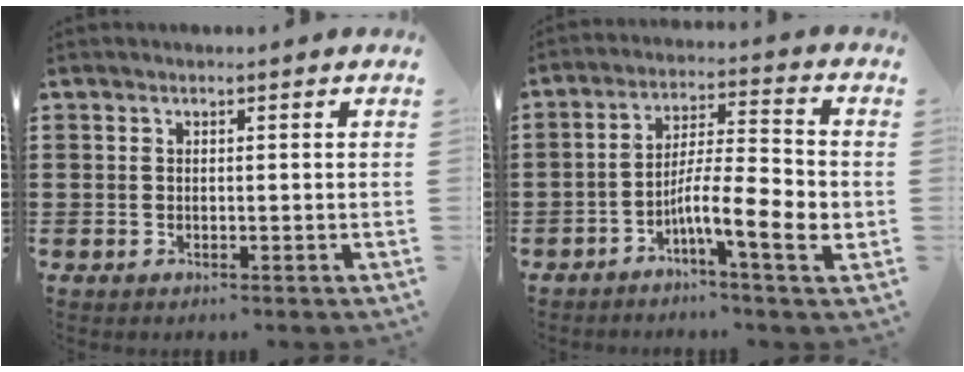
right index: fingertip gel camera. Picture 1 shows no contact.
{"total": 10.1, "force": [-3.6, 1.8, 9.2], "torque": [-0.169, -0.006, -0.066]}